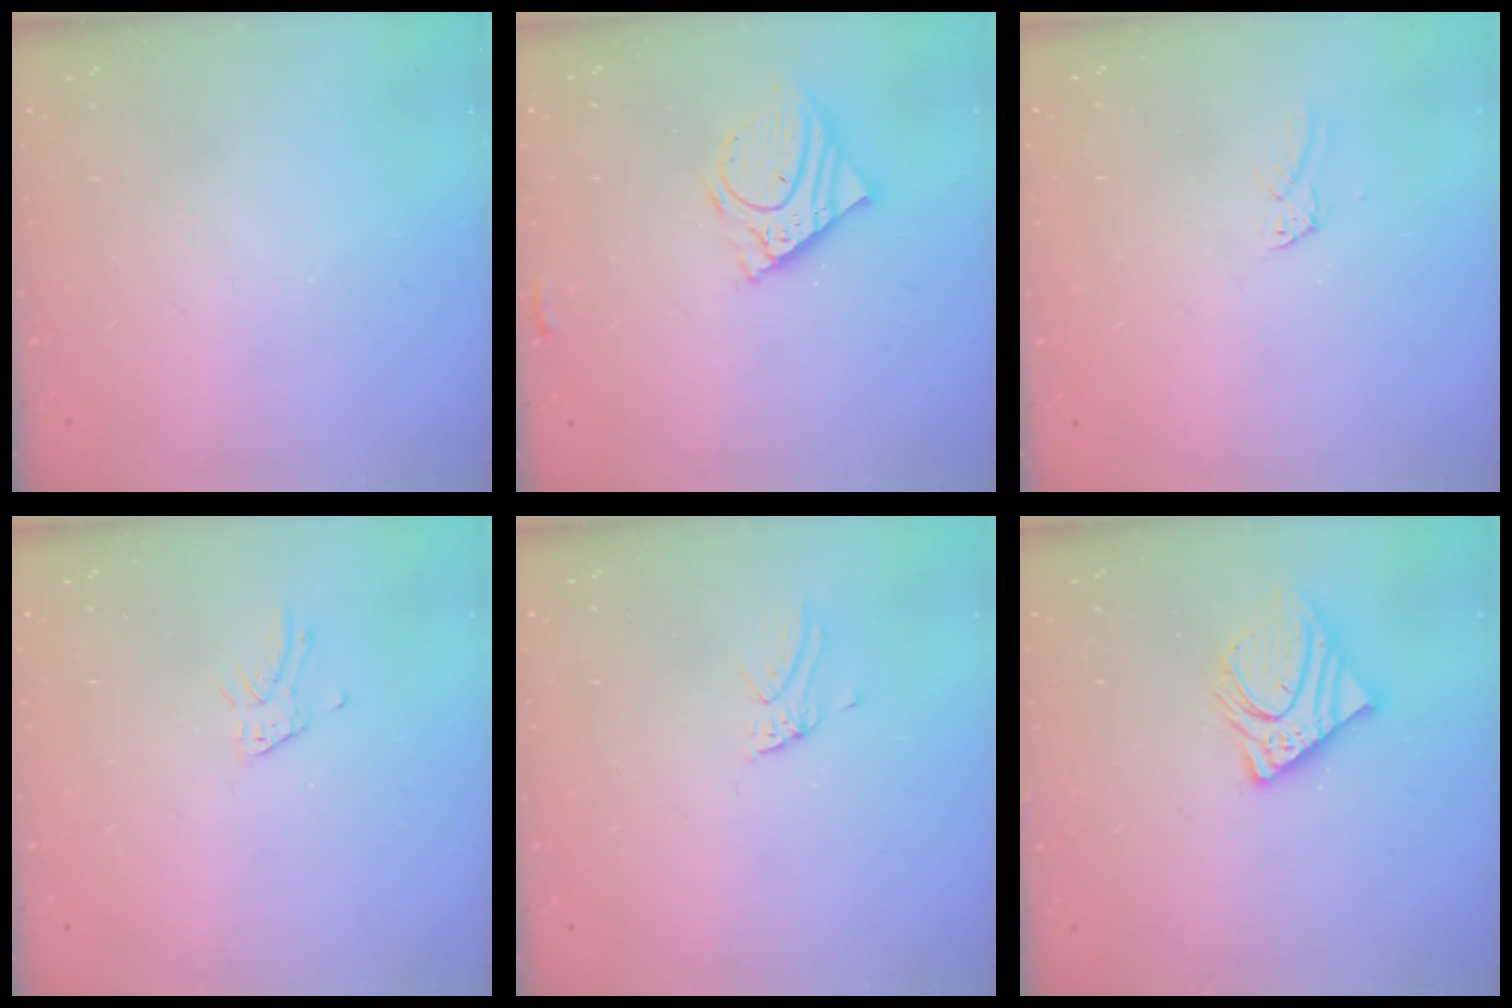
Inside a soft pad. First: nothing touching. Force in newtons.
{"total": 10.3, "press": 10.2, "slide": 1.6}
{"total": 1.5, "press": 1.5, "slide": 0.1}
{"total": 2.8, "press": 2.8, "slide": 0.1}
{"total": 2.1, "press": 2.1, "slide": 0.1}
{"total": 12.7, "press": 12.5, "slide": 2.0}